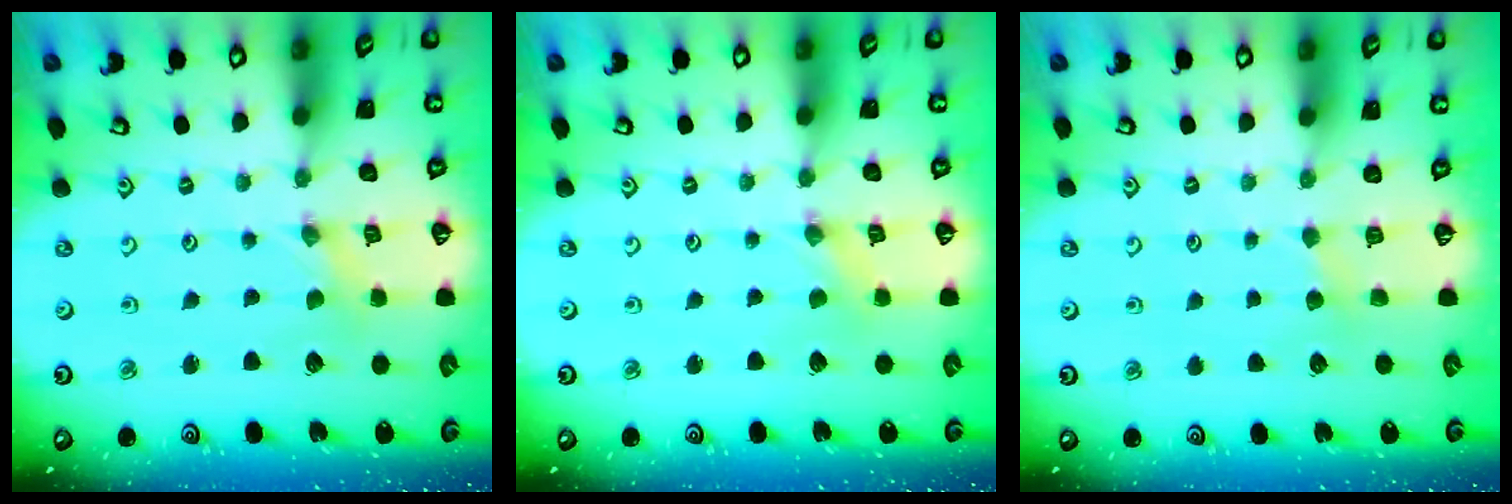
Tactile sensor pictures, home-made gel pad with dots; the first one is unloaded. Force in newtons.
{"total": 0.0}
{"total": 3.2, "press": 3.2, "slide": 0.5}